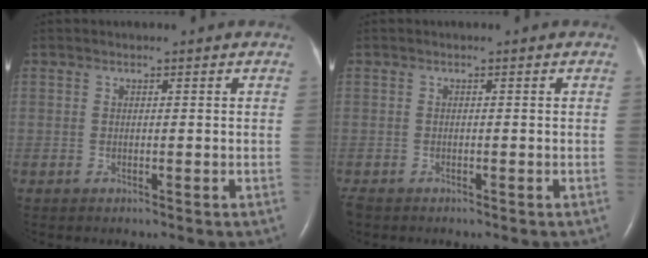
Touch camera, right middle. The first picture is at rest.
{"total": 1.8, "force": [-1.5, 0.9, 0.6], "torque": [-0.018, -0.004, -0.023]}